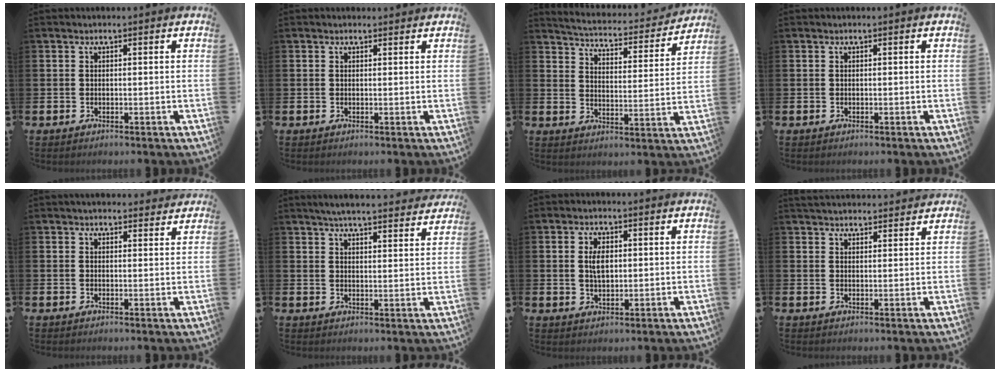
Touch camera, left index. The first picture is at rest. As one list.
[{"total": 0.6, "force": [0.5, 0.3, 0.1], "torque": [0.008, 0.000, 0.006]}, {"total": 4.7, "force": [4.6, 0.5, 0.7], "torque": [-0.039, -0.039, 0.074]}, {"total": 0.0}, {"total": 2.3, "force": [2.2, 0.5, 0.1], "torque": [0.005, -0.010, 0.038]}, {"total": 5.1, "force": [5.0, 0.2, 1.2], "torque": [-0.035, -0.024, 0.089]}, {"total": 3.3, "force": [0.8, 1.8, 2.6], "torque": [-0.038, 0.002, 0.008]}, {"total": 3.2, "force": [3.1, 0.5, 0.2], "torque": [-0.007, -0.013, 0.058]}]